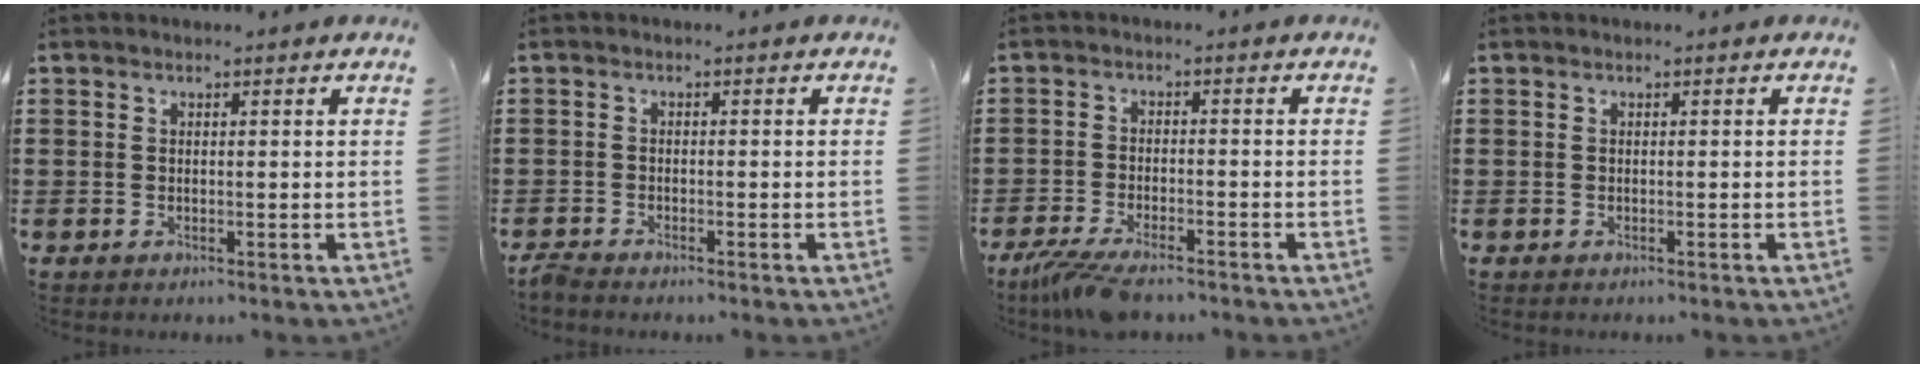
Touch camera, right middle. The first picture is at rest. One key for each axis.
{"total": 1.5, "fx": -1.4, "fy": 0.2, "fz": 0.5, "tx": -0.018, "ty": -0.001, "tz": -0.031}
{"total": 5.1, "fx": -4.2, "fy": 0.8, "fz": 2.7, "tx": -0.077, "ty": -0.015, "tz": -0.087}
{"total": 0.0}